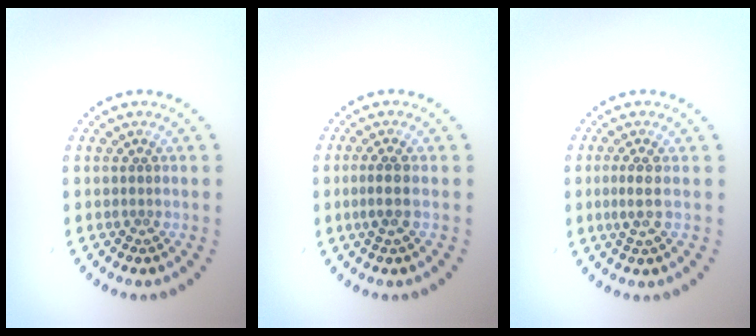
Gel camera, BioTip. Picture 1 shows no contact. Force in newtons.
{"total": 1.9, "press": 1.5, "slide": 1.1}
{"total": 1.8, "press": 1.5, "slide": 0.9}